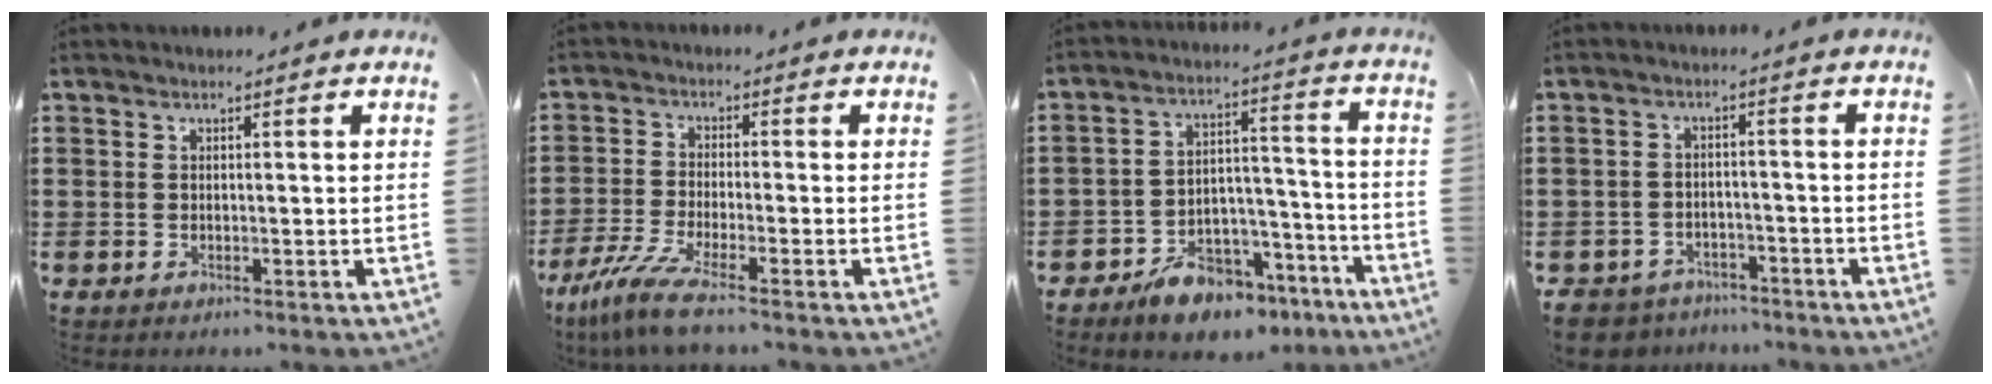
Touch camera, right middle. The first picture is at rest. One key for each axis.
{"total": 6.4, "fx": -4.8, "fy": 0.4, "fz": 4.3, "tx": -0.112, "ty": -0.024, "tz": -0.097}
{"total": 8.1, "fx": -7.0, "fy": 3.4, "fz": 2.1, "tx": -0.032, "ty": 0.040, "tz": -0.128}
{"total": 4.3, "fx": -4.2, "fy": 1.0, "fz": -0.1, "tx": -0.016, "ty": 0.002, "tz": -0.091}